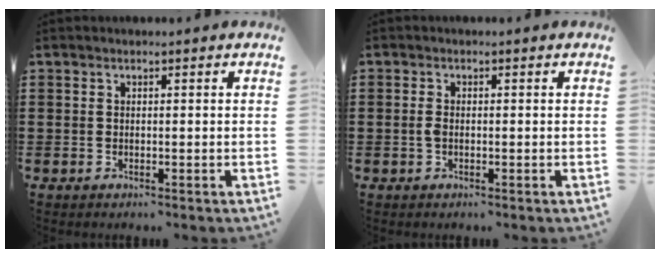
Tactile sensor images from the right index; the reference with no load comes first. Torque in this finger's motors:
{"motor_torque": [0.38, 0.14, 0.08, 0.05]}